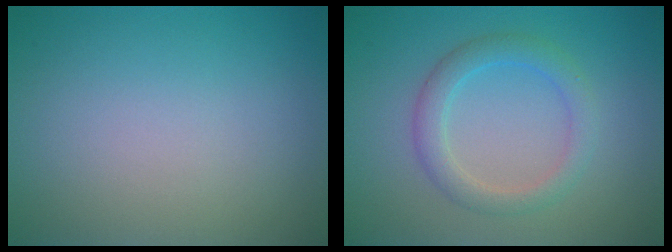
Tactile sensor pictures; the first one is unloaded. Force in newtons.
{"total": 2.9, "press": 2.9, "slide": 0.3}